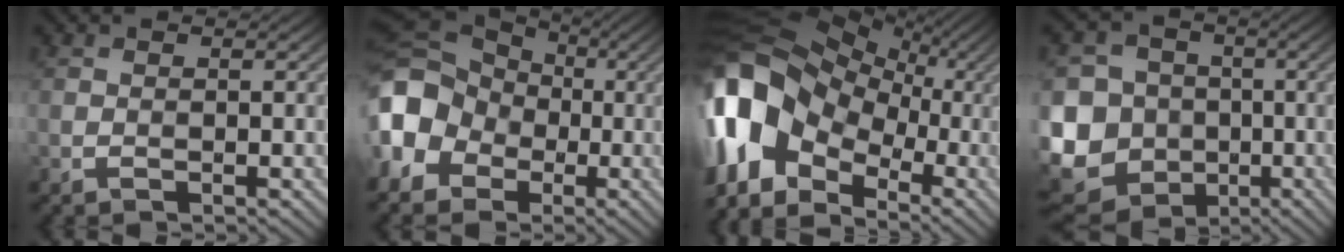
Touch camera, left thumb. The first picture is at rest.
{"total": 13.9, "force": [-2.3, 11.5, 7.5], "torque": [-0.196, -0.011, -0.066]}
{"total": 18.1, "force": [-1.3, 13.6, 11.9], "torque": [-0.272, -0.002, -0.031]}
{"total": 16.1, "force": [-5.1, 14.3, 5.4], "torque": [-0.180, -0.038, -0.098]}